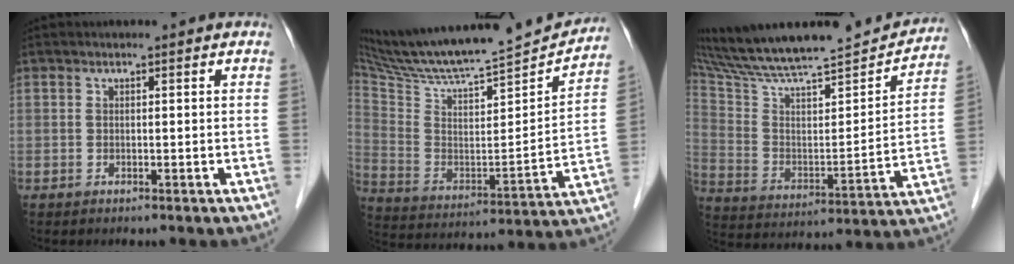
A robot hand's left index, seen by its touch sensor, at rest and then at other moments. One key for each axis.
{"total": 25.9, "fx": 24.2, "fy": 2.6, "fz": 8.9, "tx": -0.159, "ty": -0.039, "tz": 0.374}
{"total": 26.9, "fx": 24.7, "fy": 3.3, "fz": 10.2, "tx": -0.172, "ty": -0.033, "tz": 0.366}